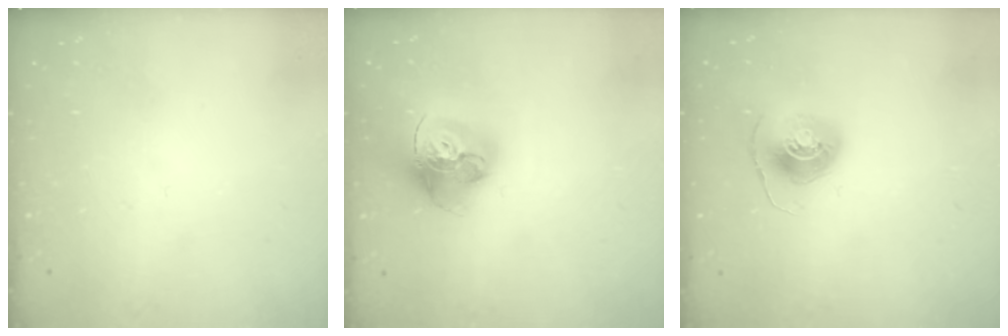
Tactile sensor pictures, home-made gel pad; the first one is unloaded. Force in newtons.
{"total": 17.8, "press": 17.8, "slide": 1.6}
{"total": 7.8, "press": 7.8, "slide": 0.3}